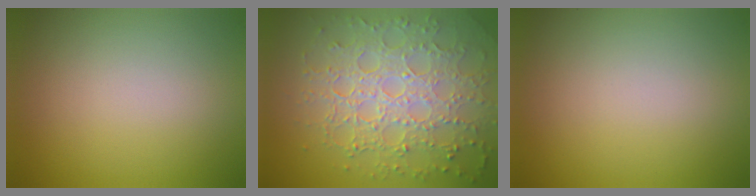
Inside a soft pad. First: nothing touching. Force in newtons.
{"total": 7.7, "press": 5.4, "slide": 5.5}
{"total": 0.0}